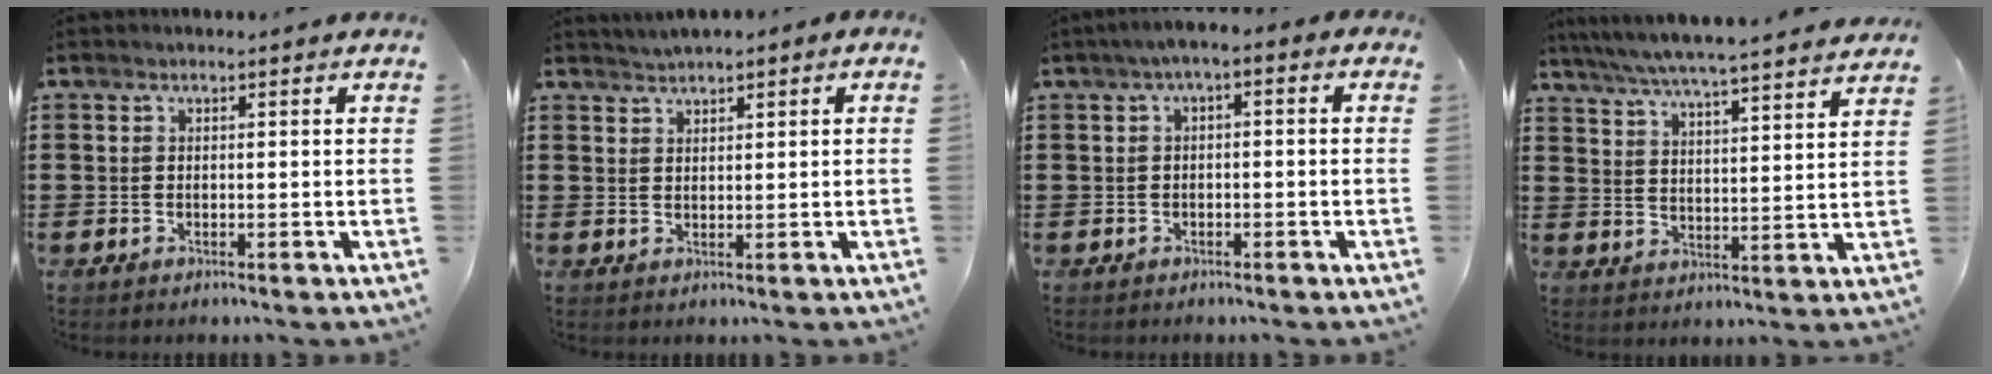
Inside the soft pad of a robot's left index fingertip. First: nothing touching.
{"total": 1.4, "force": [1.4, 0.3, 0.2], "torque": [-0.008, 0.005, 0.026]}
{"total": 2.4, "force": [-1.8, 0.6, 1.4], "torque": [-0.033, 0.001, -0.043]}
{"total": 5.5, "force": [5.1, -0.5, 1.8], "torque": [-0.058, -0.036, 0.086]}